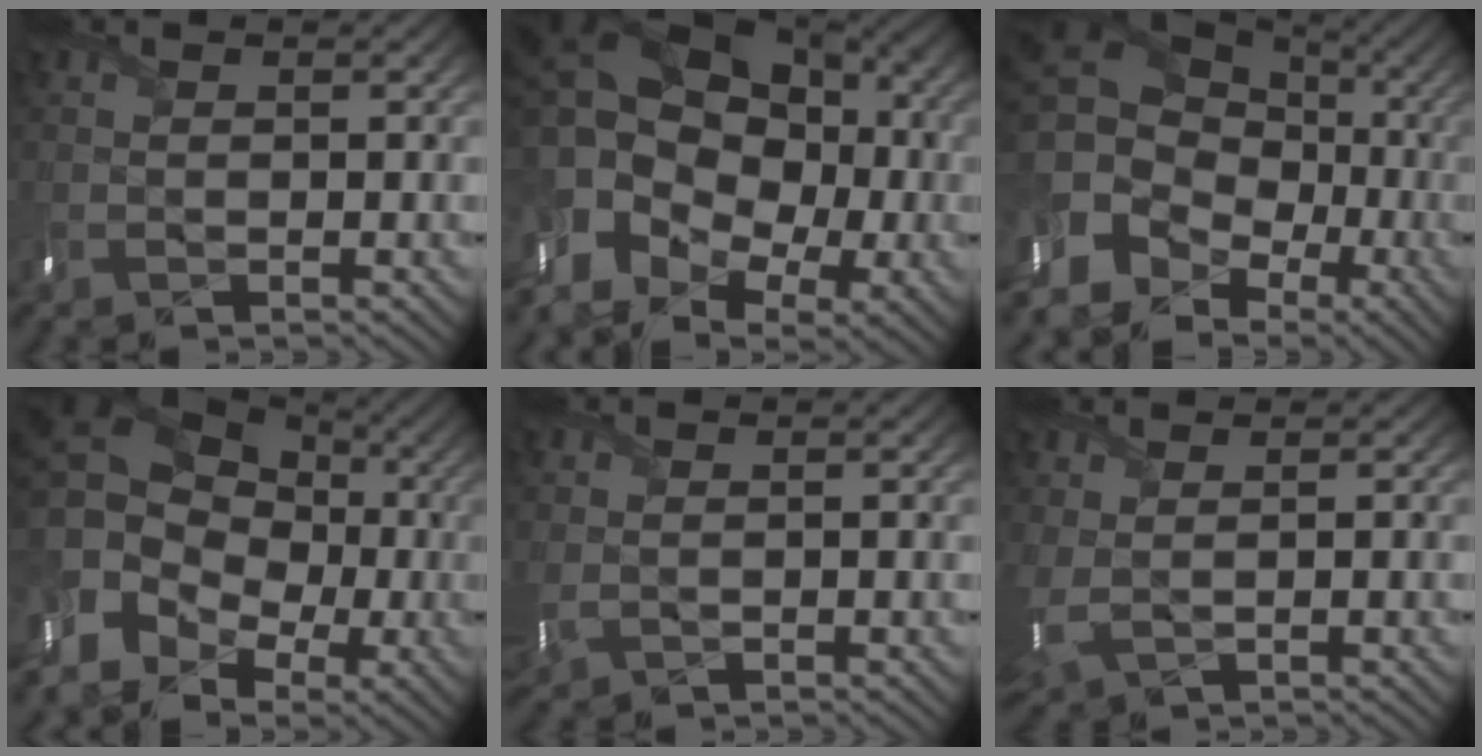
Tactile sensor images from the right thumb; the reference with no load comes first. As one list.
[{"total": 18.4, "force": [0.7, 13.7, 12.3], "torque": [-0.228, -0.003, 0.014]}, {"total": 16.7, "force": [-3.2, 13.7, 8.9], "torque": [-0.193, -0.013, -0.049]}, {"total": 14.7, "force": [-0.4, 11.9, 8.6], "torque": [-0.179, -0.012, 0.000]}, {"total": 1.4, "force": [0.2, 0.9, 1.1], "torque": [-0.031, -0.005, 0.006]}, {"total": 2.8, "force": [0.9, 1.3, 2.3], "torque": [-0.063, -0.002, 0.028]}]